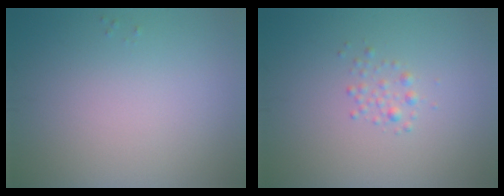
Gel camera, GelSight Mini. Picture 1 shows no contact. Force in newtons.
{"total": 1.1, "press": 1.1, "slide": 0.0}